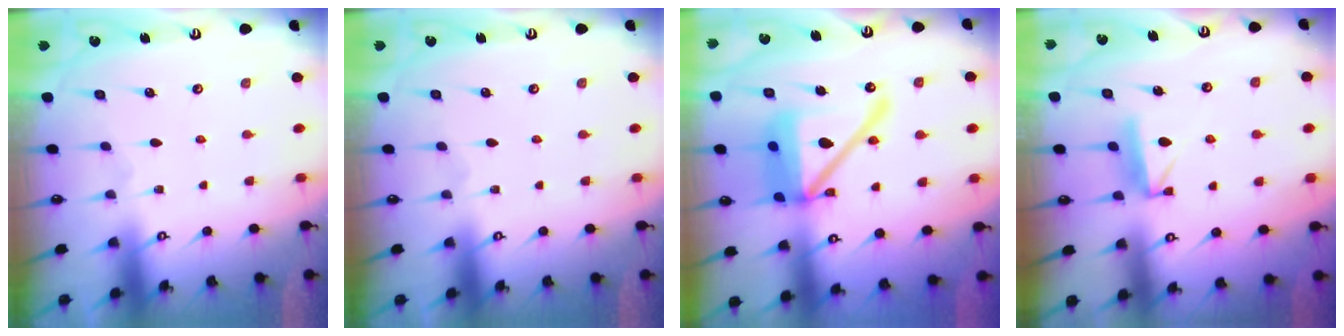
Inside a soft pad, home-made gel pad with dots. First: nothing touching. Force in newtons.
{"total": 0.0}
{"total": 19.5, "press": 19.3, "slide": 2.7}
{"total": 8.0, "press": 8.0, "slide": 0.6}